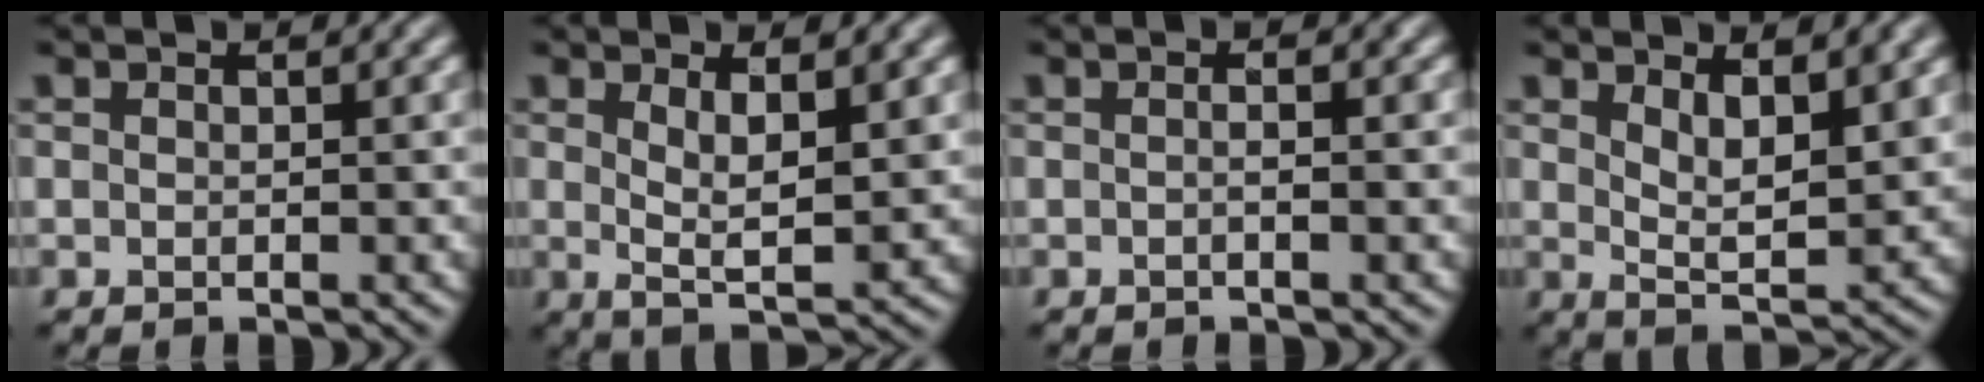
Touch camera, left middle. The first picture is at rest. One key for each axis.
{"total": 3.6, "fx": 0.9, "fy": 0.8, "fz": 3.4, "tx": -0.062, "ty": -0.012, "tz": 0.017}
{"total": 1.3, "fx": 0.1, "fy": 0.3, "fz": 1.3, "tx": -0.002, "ty": -0.004, "tz": -0.014}
{"total": 4.0, "fx": 1.8, "fy": 1.2, "fz": 3.4, "tx": -0.063, "ty": -0.017, "tz": 0.033}